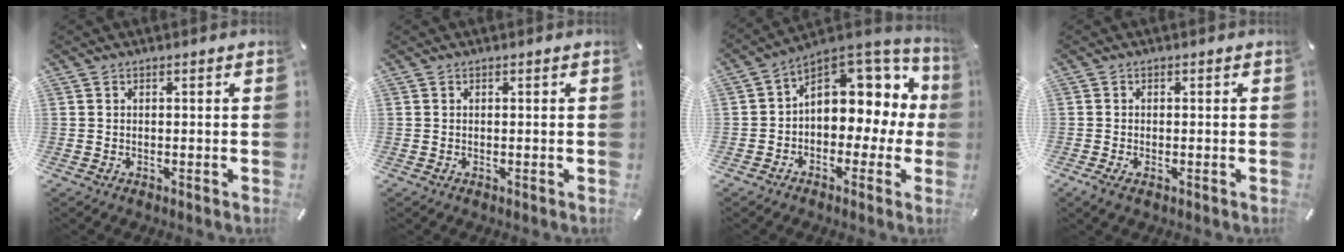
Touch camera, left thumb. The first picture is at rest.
{"total": 0.0}
{"total": 10.2, "force": [3.8, 7.7, 5.5], "torque": [-0.068, -0.041, 0.069]}
{"total": 1.4, "force": [-0.5, 0.8, 1.0], "torque": [-0.019, 0.000, -0.008]}